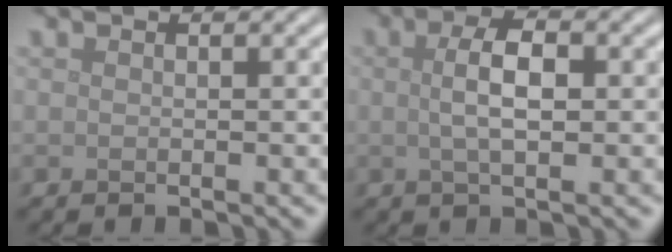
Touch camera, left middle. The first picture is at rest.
{"total": 3.4, "force": [0.3, 1.3, 3.2], "torque": [-0.065, 0.003, 0.002]}